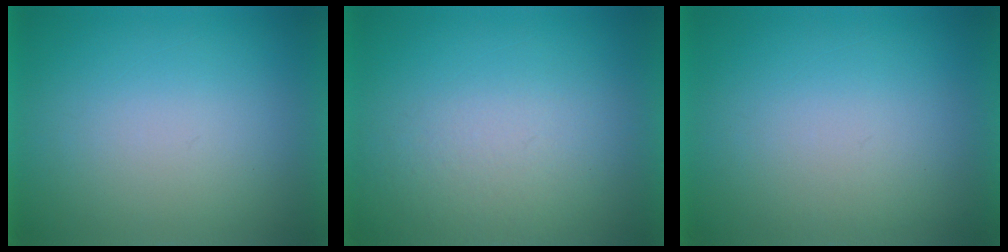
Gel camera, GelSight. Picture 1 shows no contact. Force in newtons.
{"total": 4.8}
{"total": 1.9}